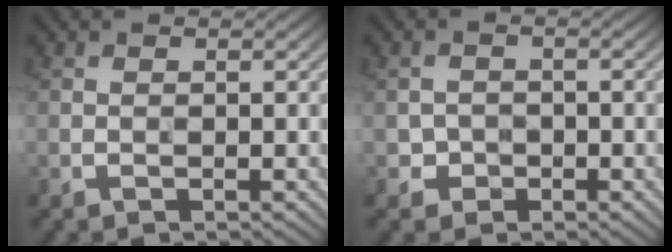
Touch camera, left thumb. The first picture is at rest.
{"total": 1.7, "force": [-0.8, 1.5, 0.3], "torque": [0.002, 0.002, -0.017]}